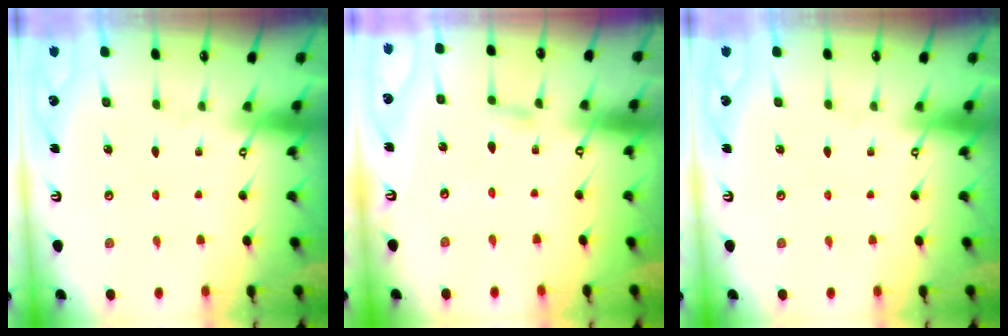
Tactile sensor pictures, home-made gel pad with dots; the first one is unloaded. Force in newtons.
{"total": 5.1, "press": 5.1, "slide": 0.6}
{"total": 0.0}